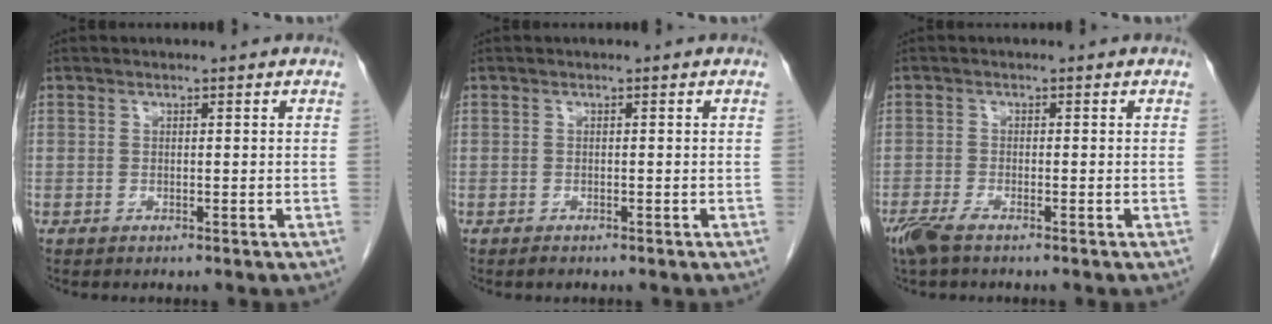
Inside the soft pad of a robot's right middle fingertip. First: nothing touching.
{"total": 0.6, "force": [-0.5, 0.2, 0.2], "torque": [-0.009, -0.002, -0.007]}
{"total": 3.4, "force": [-2.5, 0.6, 2.2], "torque": [-0.051, -0.009, -0.049]}